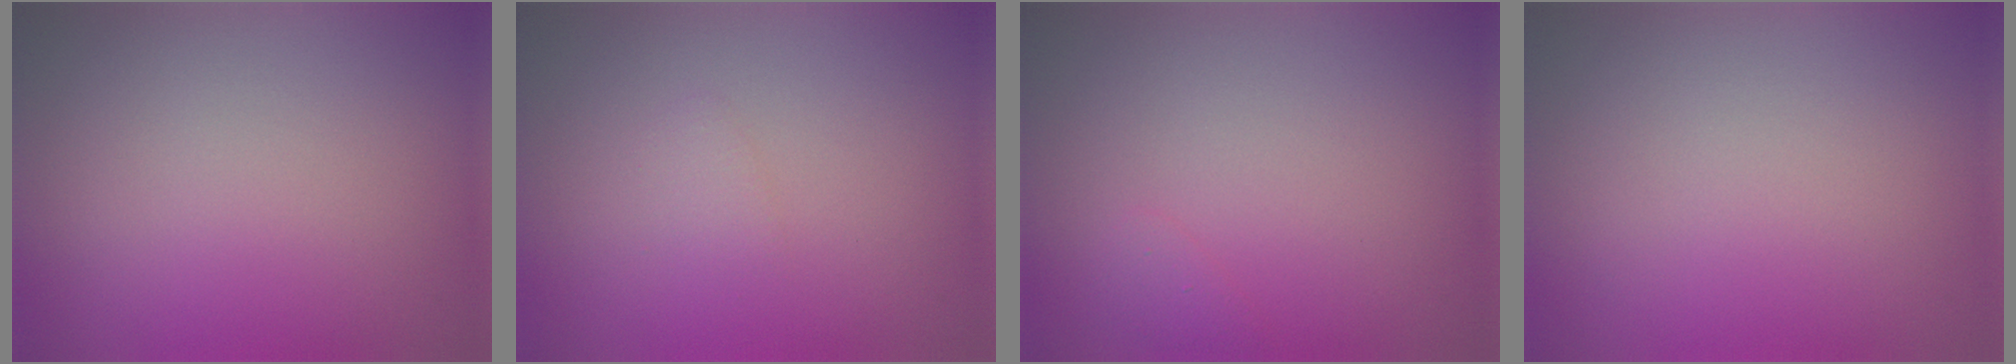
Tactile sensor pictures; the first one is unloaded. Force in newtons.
{"total": 0.8, "press": 0.8, "slide": 0.1}
{"total": 0.9, "press": 0.9, "slide": 0.0}
{"total": 0.0}